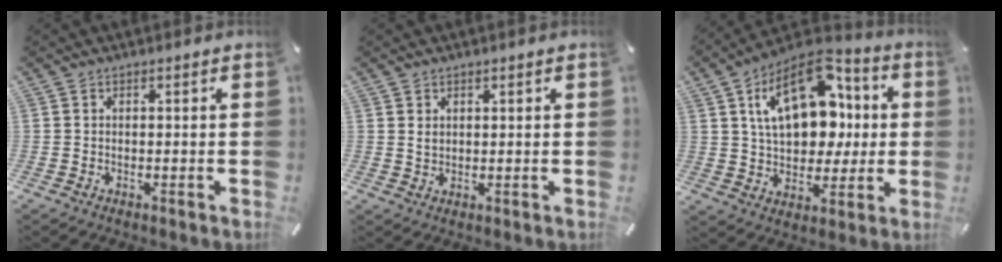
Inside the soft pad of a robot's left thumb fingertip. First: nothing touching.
{"total": 1.8, "force": [1.0, 1.4, 0.7], "torque": [-0.014, 0.003, 0.018]}
{"total": 20.7, "force": [5.6, 13.9, 14.2], "torque": [-0.235, -0.015, 0.100]}